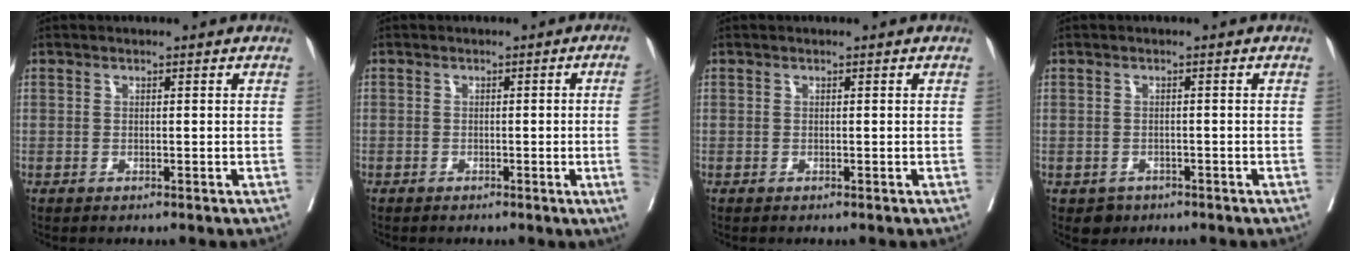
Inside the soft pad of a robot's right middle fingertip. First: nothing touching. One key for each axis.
{"total": 3.8, "fx": -0.5, "fy": -1.3, "fz": 3.5, "tx": -0.036, "ty": -0.008, "tz": -0.006}
{"total": 0.0}
{"total": 2.1, "fx": -1.3, "fy": 1.7, "fz": 0.3, "tx": -0.004, "ty": 0.005, "tz": -0.016}